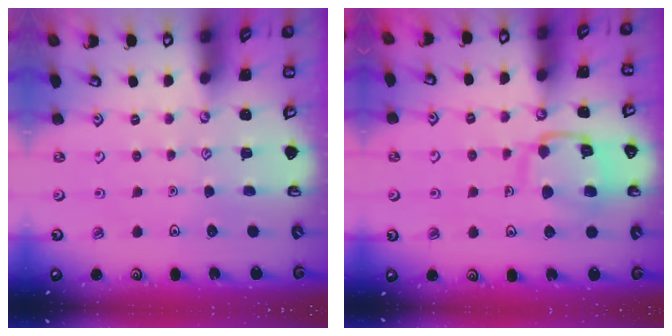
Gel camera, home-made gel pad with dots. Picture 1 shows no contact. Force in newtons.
{"total": 12.6, "press": 12.5, "slide": 1.2}